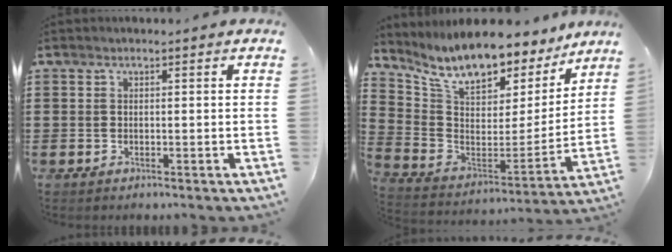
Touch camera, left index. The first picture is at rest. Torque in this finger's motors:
{"motor_torque": [2.14, 0.00, 1.05, 0.21]}